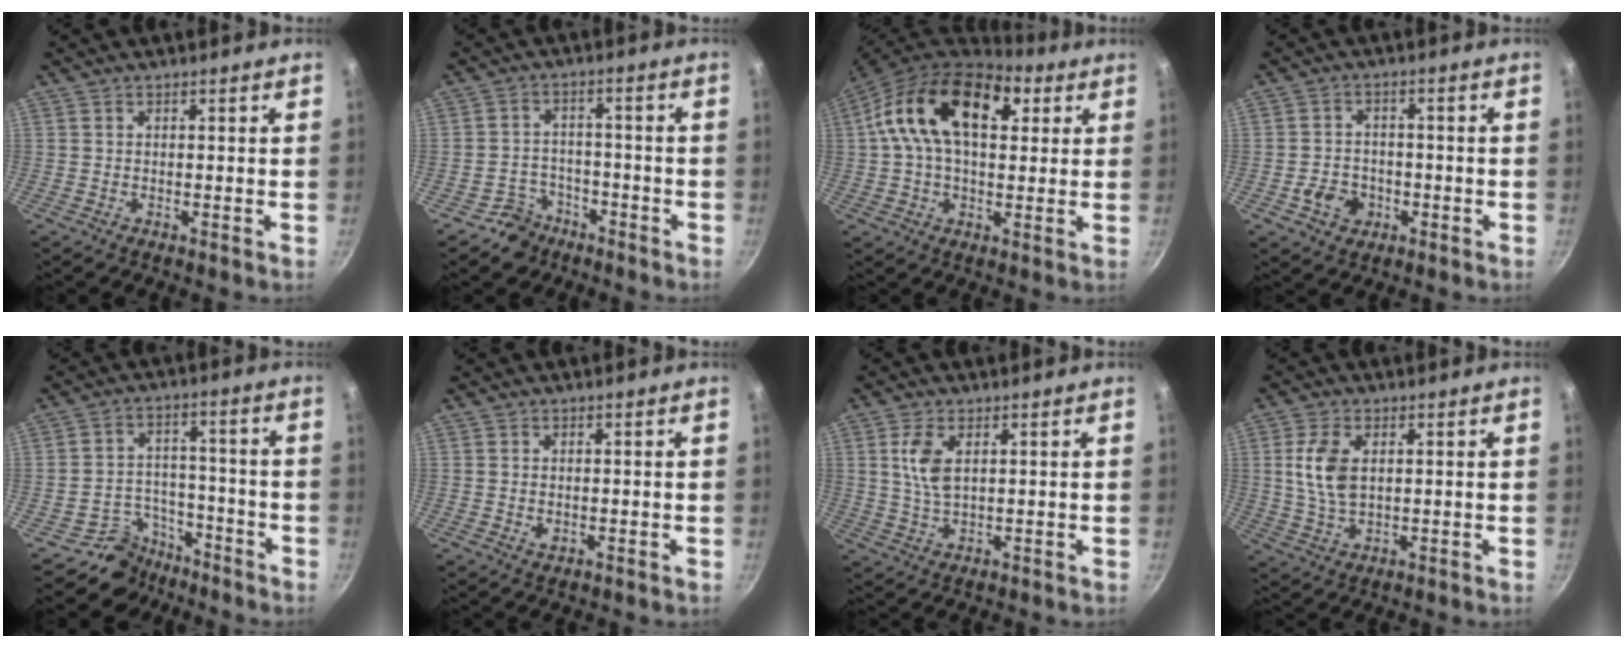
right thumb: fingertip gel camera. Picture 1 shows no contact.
{"total": 5.8, "force": [-3.9, 4.2, 0.8], "torque": [0.006, 0.044, -0.065]}
{"total": 19.6, "force": [5.6, 11.6, 14.8], "torque": [-0.228, 0.009, 0.073]}
{"total": 5.8, "force": [-2.1, 4.8, 2.6], "torque": [-0.029, 0.021, -0.033]}
{"total": 7.8, "force": [-6.0, 5.0, -0.1], "torque": [0.039, 0.064, -0.105]}
{"total": 1.6, "force": [0.0, 1.1, 1.2], "torque": [-0.019, -0.002, 0.001]}
{"total": 5.8, "force": [1.6, 2.9, 4.8], "torque": [-0.094, -0.006, 0.033]}
{"total": 7.9, "force": [1.5, 4.6, 6.3], "torque": [-0.121, -0.006, 0.030]}